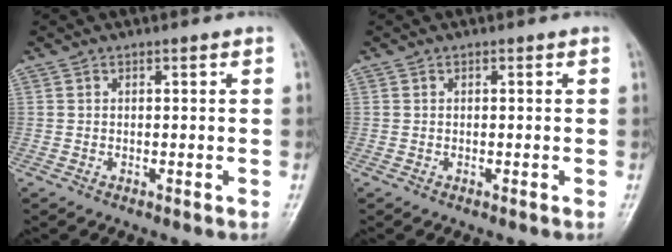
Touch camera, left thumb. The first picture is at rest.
{"total": 0.0}